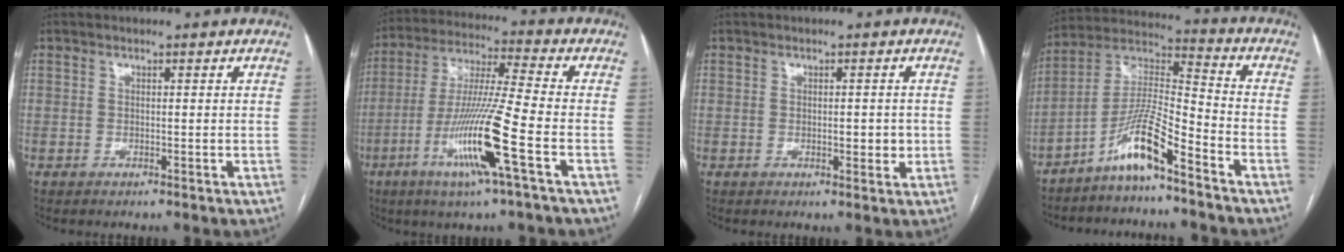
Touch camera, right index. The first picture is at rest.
{"total": 14.6, "force": [-5.6, -1.1, 13.4], "torque": [-0.269, -0.018, -0.111]}
{"total": 2.4, "force": [-0.2, 1.1, 2.1], "torque": [-0.029, -0.001, 0.000]}
{"total": 10.2, "force": [-6.8, 0.5, 7.5], "torque": [-0.158, 0.007, -0.134]}